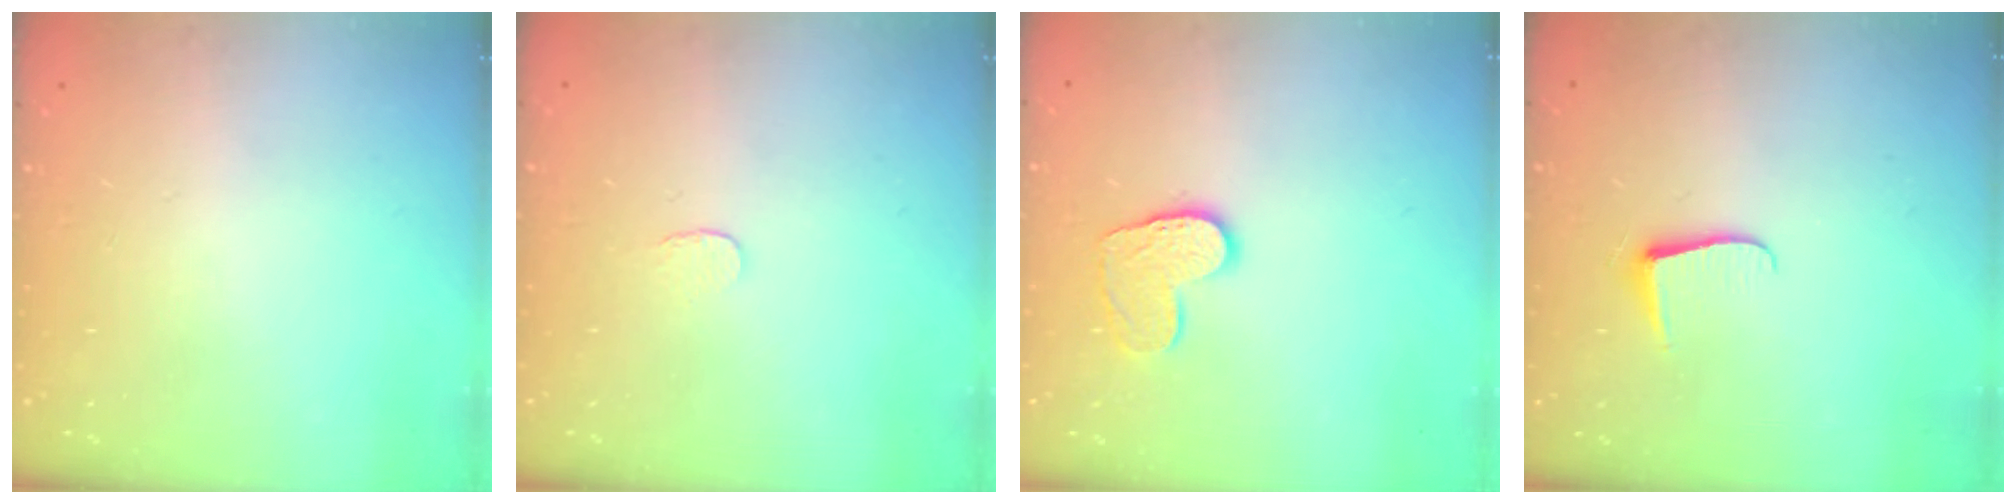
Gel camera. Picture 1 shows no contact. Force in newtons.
{"total": 3.0, "press": 3.0, "slide": 0.2}
{"total": 9.5, "press": 9.5, "slide": 0.7}
{"total": 5.6, "press": 5.6, "slide": 0.7}